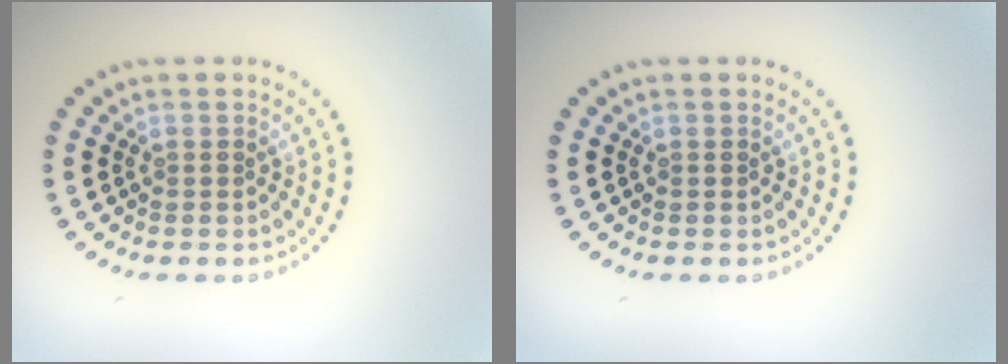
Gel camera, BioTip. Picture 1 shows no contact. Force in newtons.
{"total": 0.0}